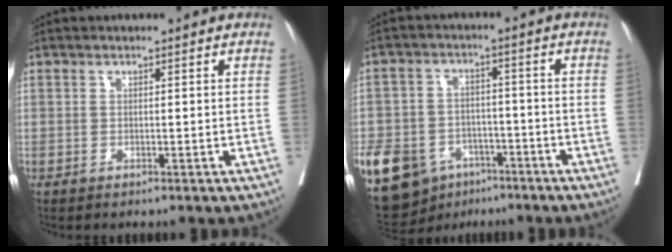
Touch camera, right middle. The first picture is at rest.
{"total": 18.1, "force": [-9.6, 12.9, 8.5], "torque": [-0.211, 0.006, -0.149]}